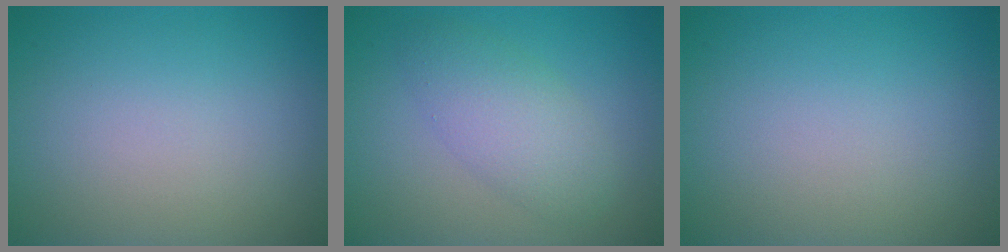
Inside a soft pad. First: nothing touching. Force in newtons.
{"total": 3.7, "press": 3.7, "slide": 0.1}
{"total": 0.0}